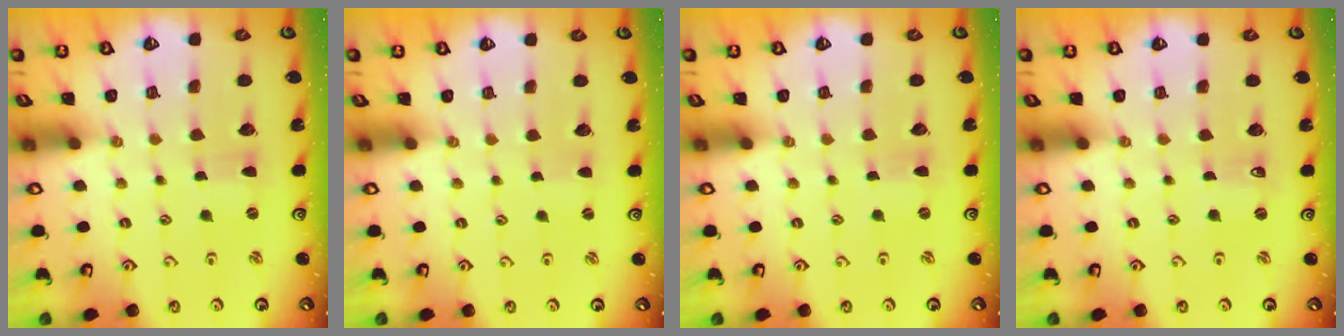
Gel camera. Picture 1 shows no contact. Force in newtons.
{"total": 0.5, "press": 0.5, "slide": 0.0}
{"total": 0.0}
{"total": 0.6, "press": 0.6, "slide": 0.1}